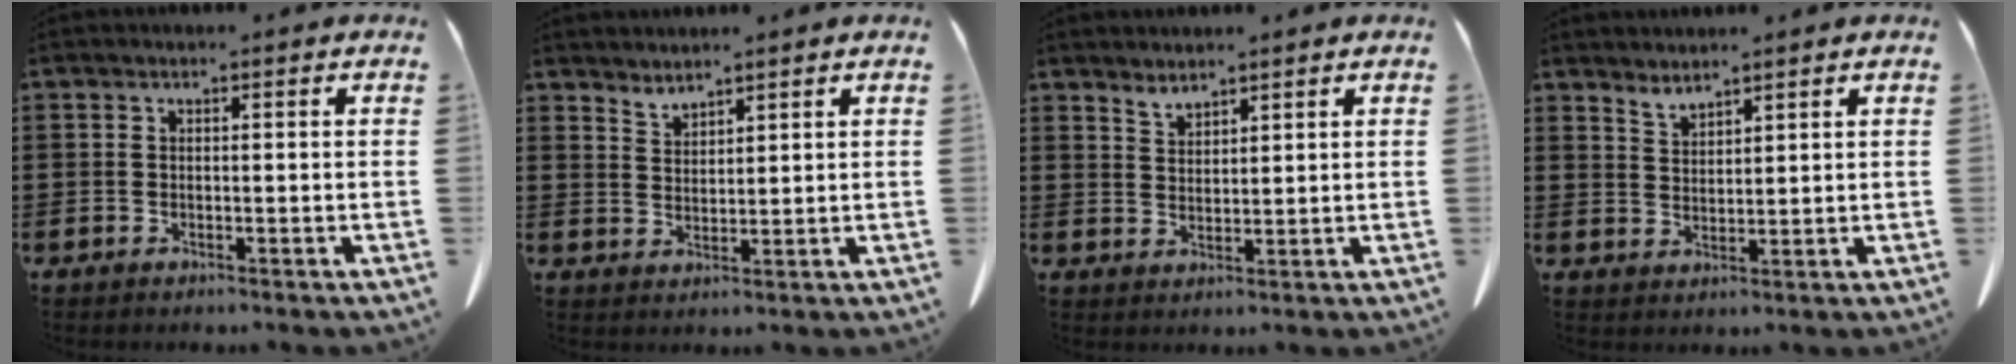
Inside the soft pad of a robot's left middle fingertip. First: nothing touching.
{"total": 2.4, "force": [2.4, 0.0, -0.1], "torque": [-0.004, -0.007, 0.048]}
{"total": 2.2, "force": [2.2, 0.2, 0.1], "torque": [-0.007, -0.006, 0.043]}
{"total": 2.2, "force": [2.2, 0.0, 0.3], "torque": [-0.010, -0.005, 0.042]}